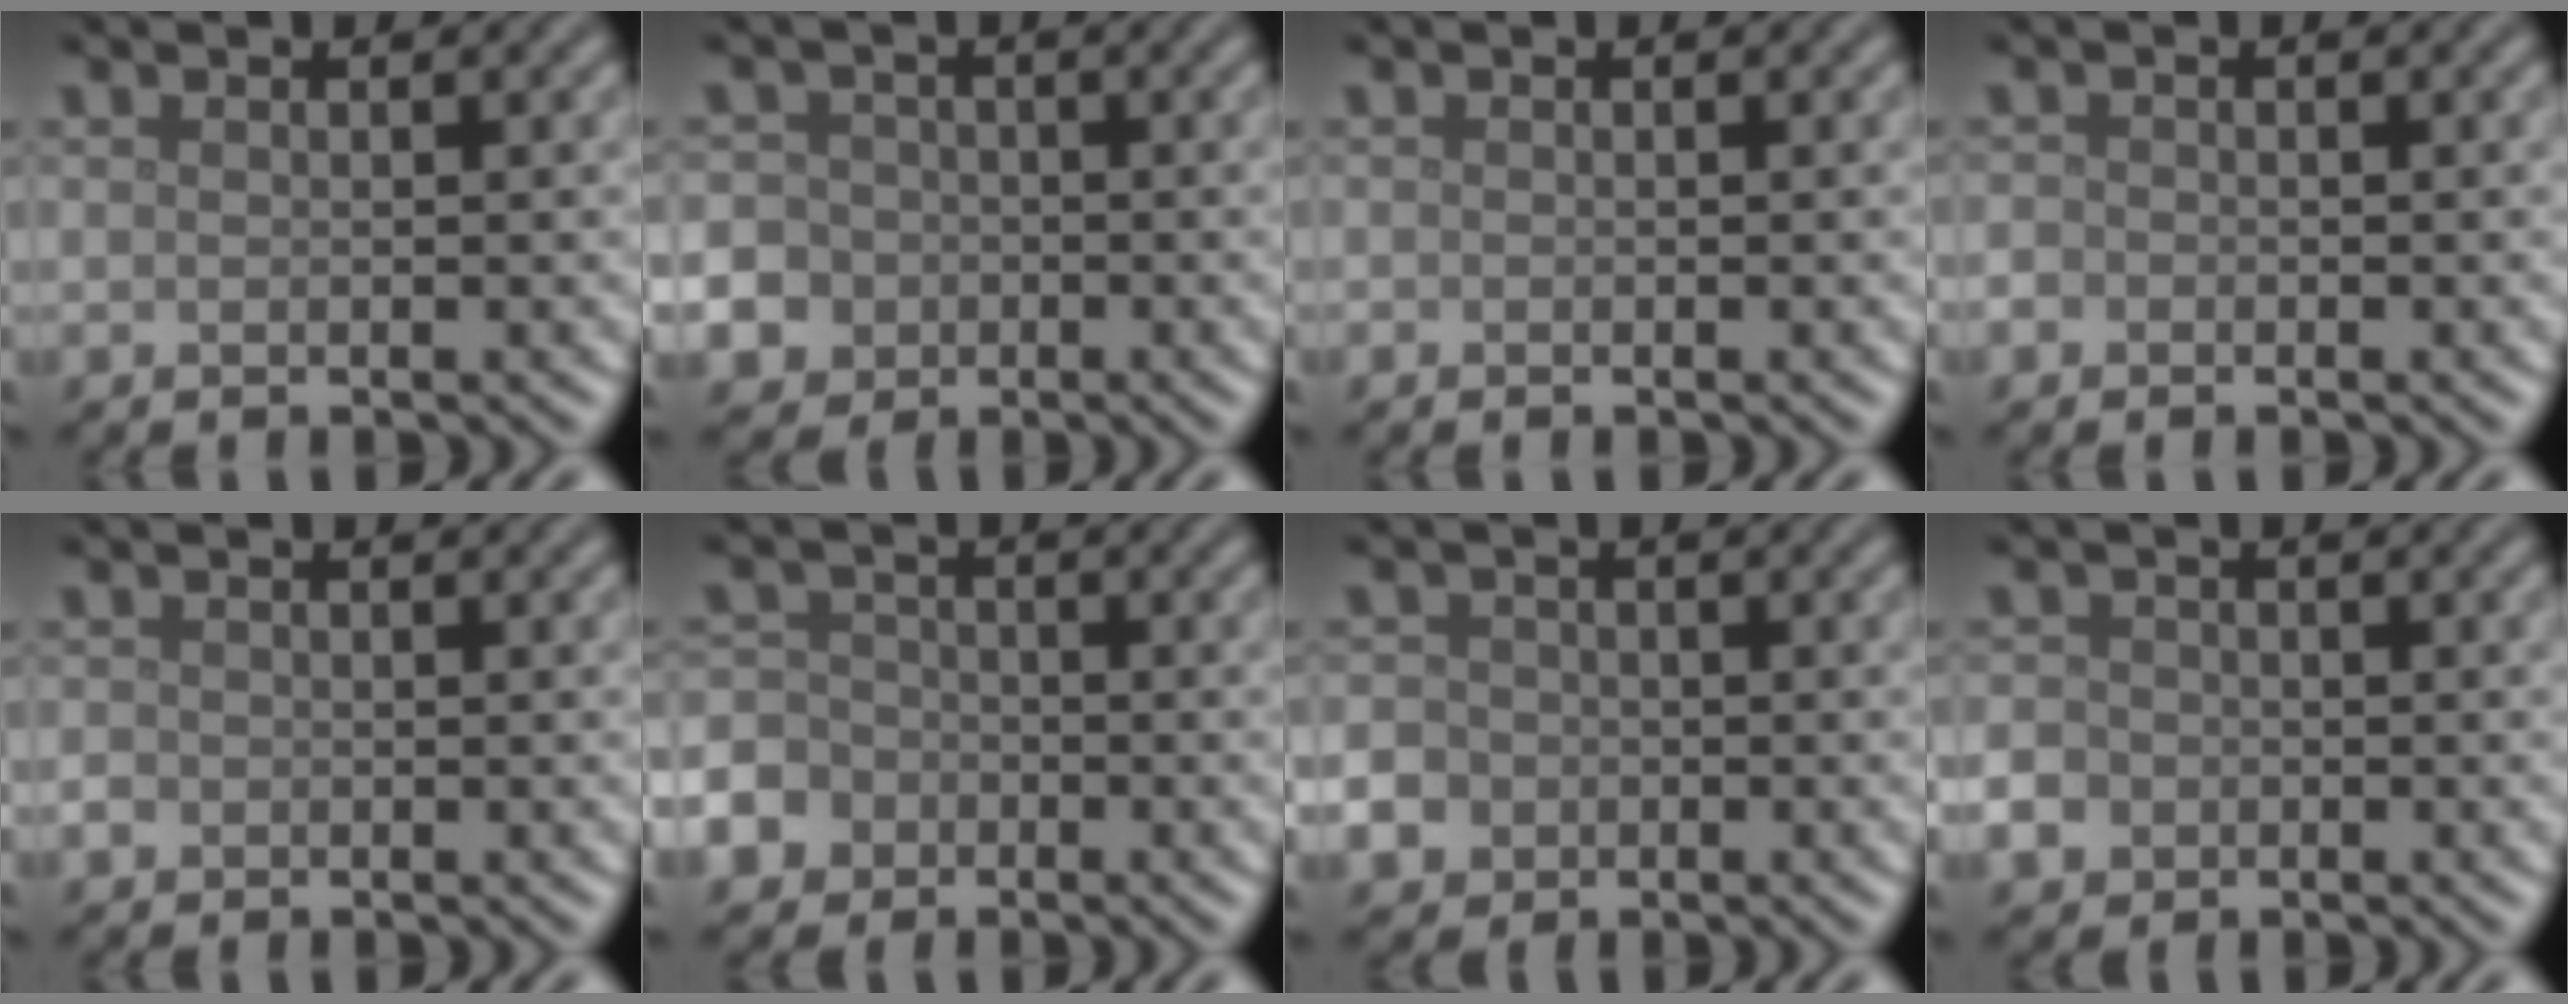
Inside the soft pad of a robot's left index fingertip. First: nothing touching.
{"total": 12.2, "force": [-4.8, 10.8, 2.8], "torque": [-0.084, -0.022, -0.113]}
{"total": 0.0}
{"total": 0.9, "force": [-0.5, 0.7, 0.1], "torque": [0.002, -0.003, -0.010]}
{"total": 0.9, "force": [-0.3, 0.8, 0.2], "torque": [-0.001, -0.004, -0.009]}
{"total": 6.9, "force": [-3.7, 5.7, 1.6], "torque": [-0.036, -0.014, -0.085]}
{"total": 7.4, "force": [-3.2, 6.3, 2.1], "torque": [-0.055, -0.019, -0.081]}
{"total": 3.4, "force": [-1.4, 2.9, 1.1], "torque": [-0.015, -0.005, -0.032]}